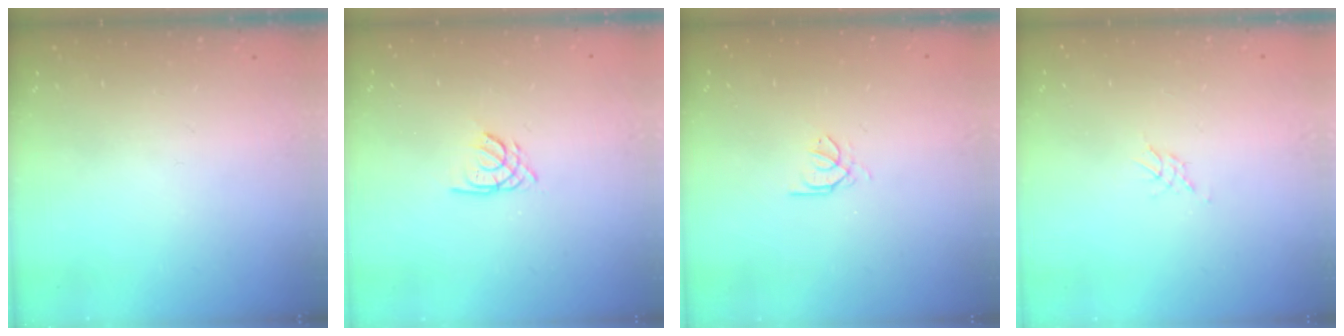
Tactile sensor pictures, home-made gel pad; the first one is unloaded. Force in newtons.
{"total": 2.2, "press": 2.2, "slide": 0.0}
{"total": 0.9, "press": 0.8, "slide": 0.4}
{"total": 1.4, "press": 1.4, "slide": 0.2}